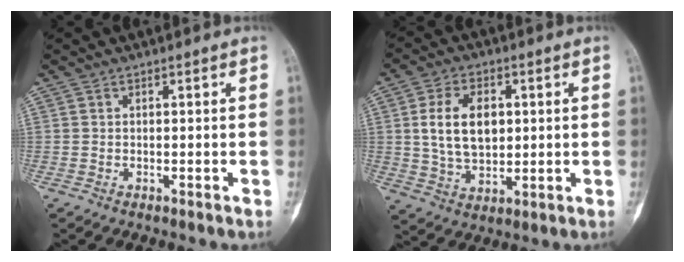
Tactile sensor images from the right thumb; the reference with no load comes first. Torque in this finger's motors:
{"motor_torque": [1.25, 1.55, 0.30, -0.16, 0.35]}